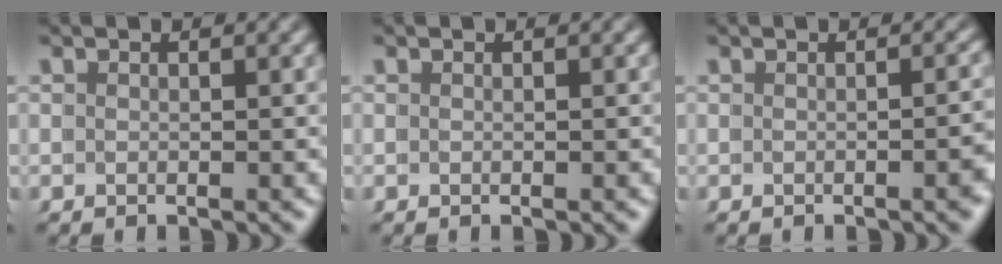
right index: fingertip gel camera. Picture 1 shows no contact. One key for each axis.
{"total": 0.0}
{"total": 1.5, "fx": -0.7, "fy": -0.2, "fz": 1.4, "tx": -0.005, "ty": 0.006, "tz": -0.012}